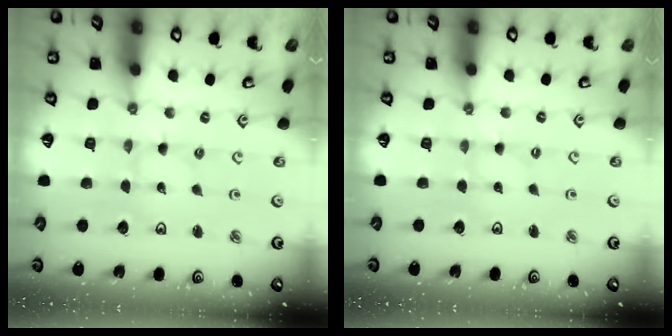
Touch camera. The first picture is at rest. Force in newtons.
{"total": 0.0}